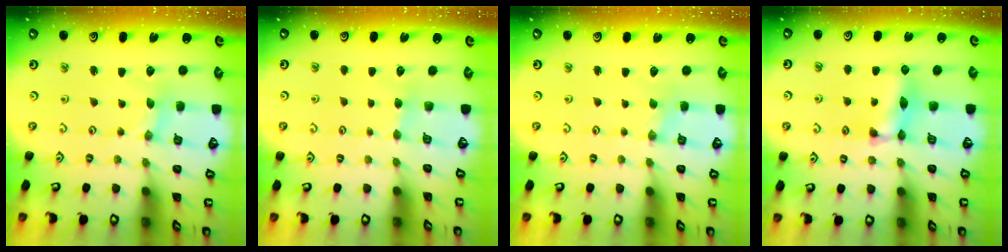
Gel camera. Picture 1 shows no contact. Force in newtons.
{"total": 2.9, "press": 2.9, "slide": 0.3}
{"total": 0.0}
{"total": 10.0, "press": 10.0, "slide": 0.4}